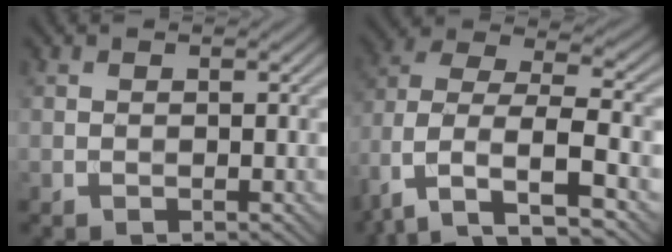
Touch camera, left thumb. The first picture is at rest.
{"total": 11.0, "force": [-4.1, 5.9, 8.4], "torque": [-0.195, -0.015, -0.080]}